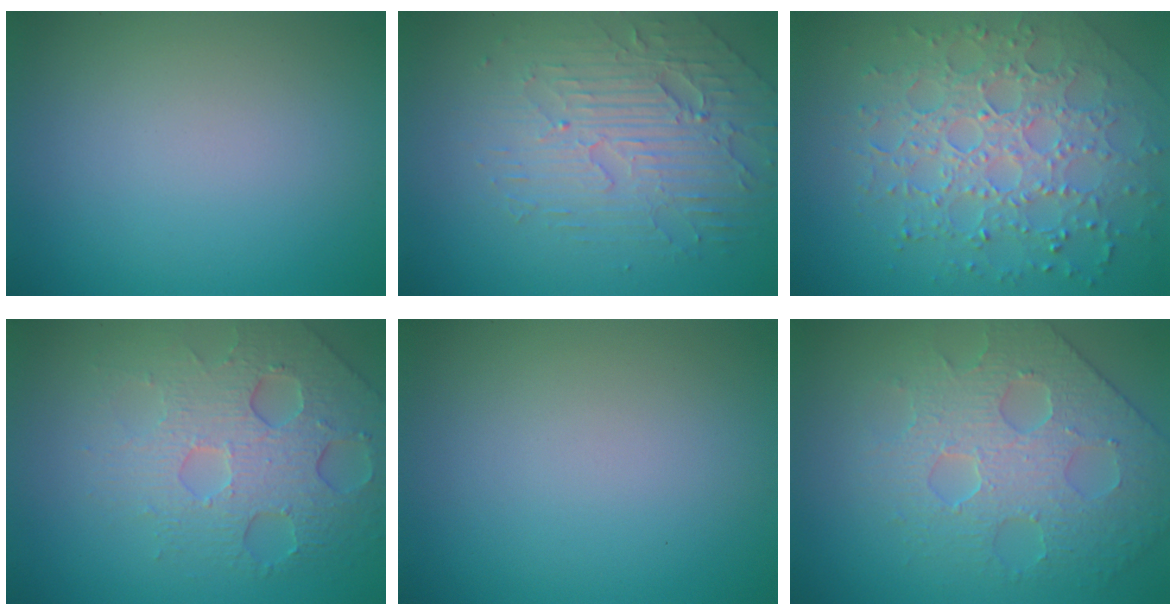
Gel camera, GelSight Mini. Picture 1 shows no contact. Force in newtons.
{"total": 4.5, "press": 3.9, "slide": 2.2}
{"total": 7.6, "press": 5.4, "slide": 5.3}
{"total": 6.3, "press": 4.7, "slide": 4.2}
{"total": 0.0}
{"total": 4.6, "press": 4.4, "slide": 1.1}